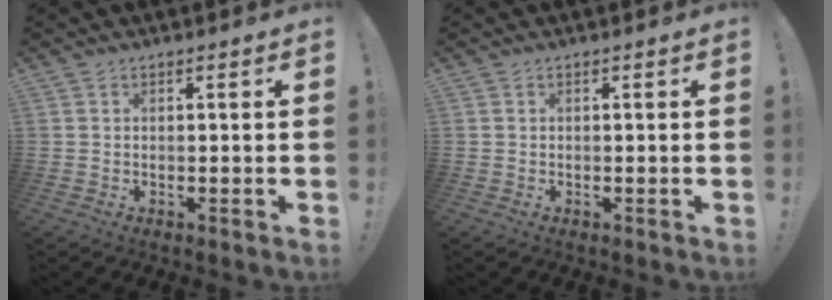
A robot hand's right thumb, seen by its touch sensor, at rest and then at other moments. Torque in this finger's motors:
{"motor_torque": [0.00, 0.00, 0.00, 0.00, 0.00]}